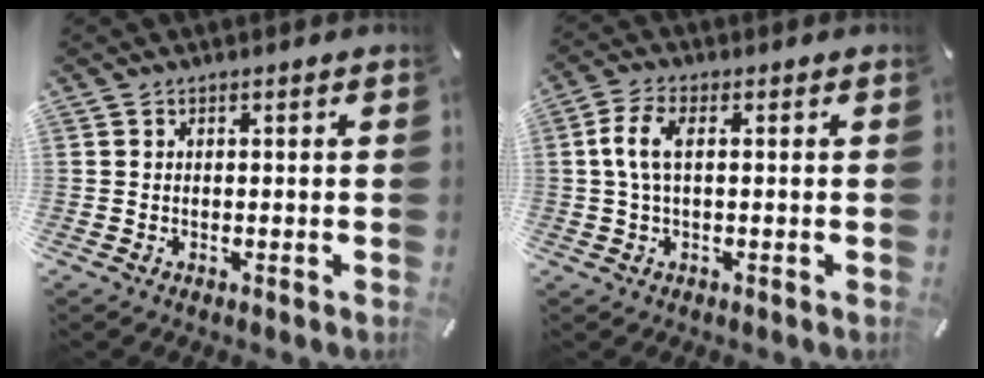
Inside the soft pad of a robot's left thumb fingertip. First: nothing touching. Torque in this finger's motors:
{"motor_torque": [-0.01, 0.22, 0.51, 0.39, 0.08]}